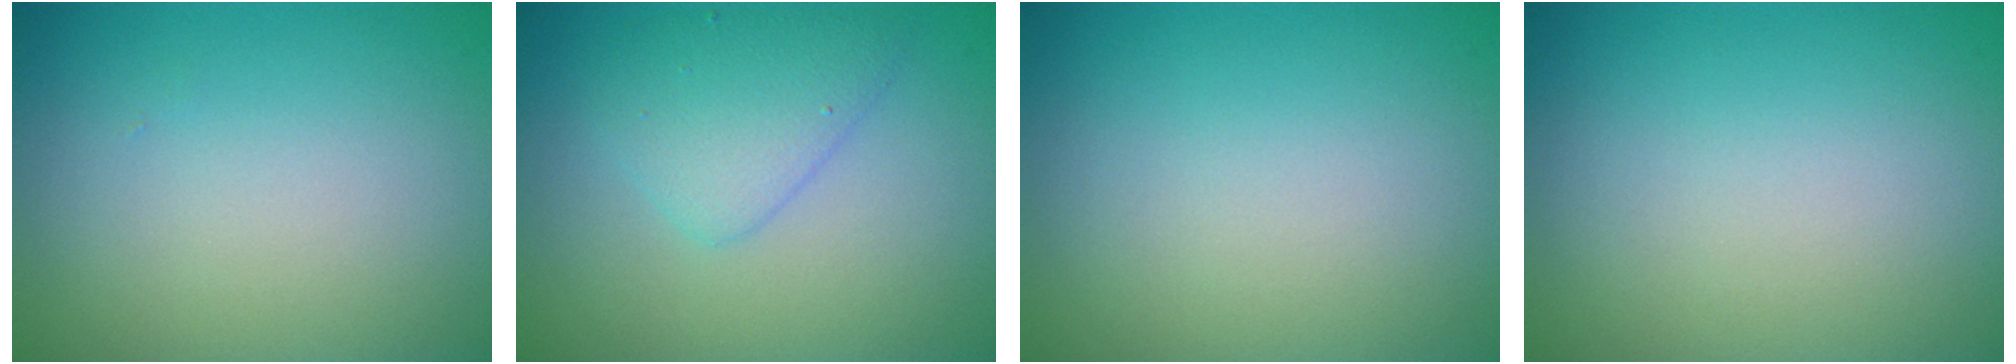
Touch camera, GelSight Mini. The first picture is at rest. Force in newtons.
{"total": 3.0, "press": 3.0, "slide": 0.2}
{"total": 0.0}
{"total": 0.0}